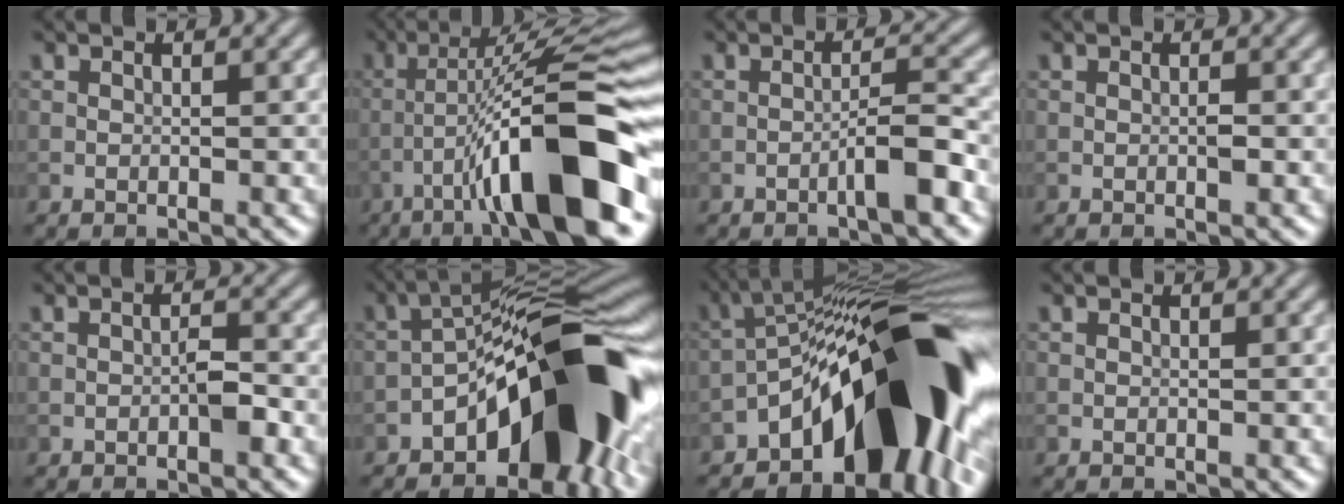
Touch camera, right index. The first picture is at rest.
{"total": 13.3, "force": [-5.8, 2.4, 11.7], "torque": [-0.178, 0.018, -0.087]}
{"total": 2.9, "force": [-1.4, 0.2, 2.5], "torque": [-0.040, 0.015, -0.027]}
{"total": 0.5, "force": [-0.1, 0.2, 0.5], "torque": [-0.011, 0.000, -0.001]}
{"total": 1.4, "force": [-0.6, 0.4, 1.3], "torque": [-0.024, 0.003, -0.010]}
{"total": 13.2, "force": [-5.3, 5.8, 10.5], "torque": [-0.134, 0.020, -0.102]}
{"total": 16.2, "force": [-6.7, 6.8, 13.0], "torque": [-0.153, 0.026, -0.132]}
{"total": 0.0}